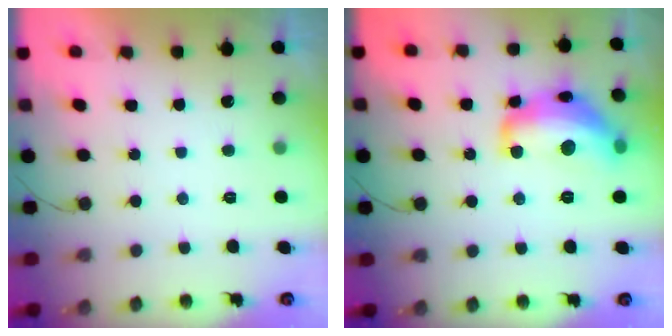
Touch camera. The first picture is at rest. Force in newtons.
{"total": 17.9, "press": 17.9, "slide": 1.0}